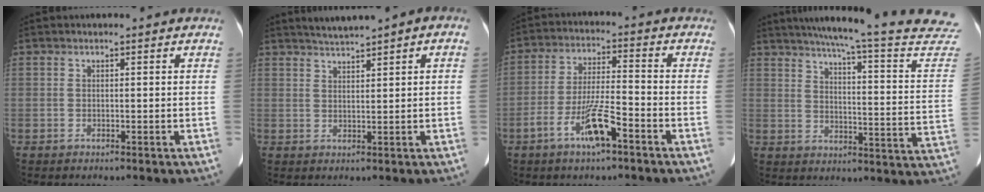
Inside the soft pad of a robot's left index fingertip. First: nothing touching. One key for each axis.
{"total": 3.4, "fx": 2.4, "fy": 0.3, "fz": 2.4, "tx": -0.041, "ty": 0.020, "tz": 0.045}
{"total": 8.5, "fx": -4.6, "fy": 1.2, "fz": 7.0, "tx": -0.142, "ty": -0.002, "tz": -0.084}
{"total": 29.0, "fx": 26.2, "fy": 0.7, "fz": 12.3, "tx": -0.179, "ty": -0.097, "tz": 0.308}